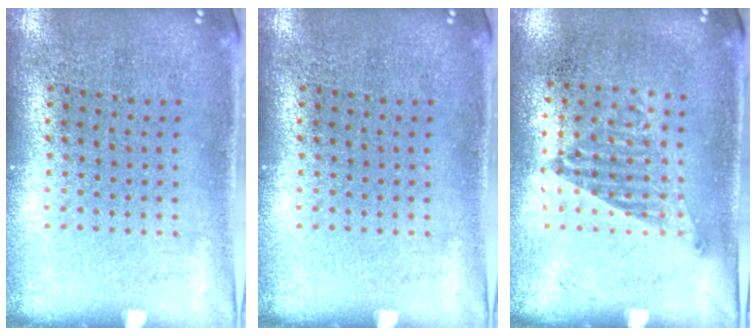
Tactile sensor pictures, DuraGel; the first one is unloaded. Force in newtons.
{"total": 0.0}
{"total": 1.0, "press": 0.8, "slide": 0.7}